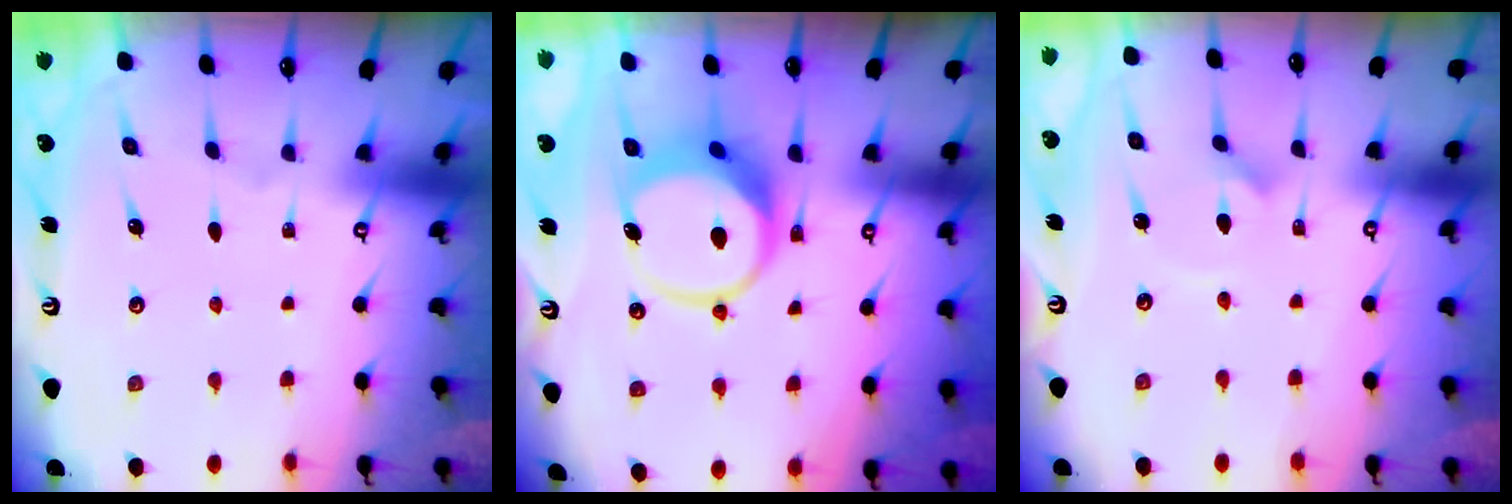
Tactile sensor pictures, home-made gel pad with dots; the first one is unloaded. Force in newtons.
{"total": 9.2, "press": 9.1, "slide": 1.1}
{"total": 2.9, "press": 2.9, "slide": 0.2}